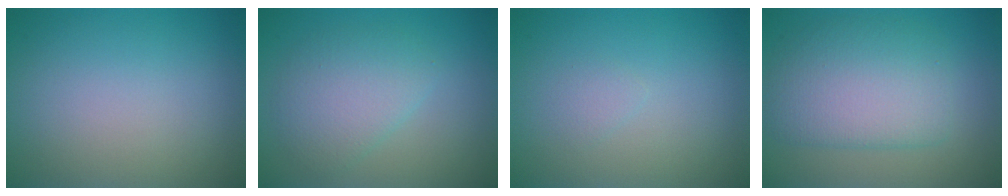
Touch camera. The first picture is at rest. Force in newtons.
{"total": 3.7, "press": 3.7, "slide": 0.1}
{"total": 0.7, "press": 0.7, "slide": 0.1}
{"total": 6.0, "press": 6.0, "slide": 0.2}